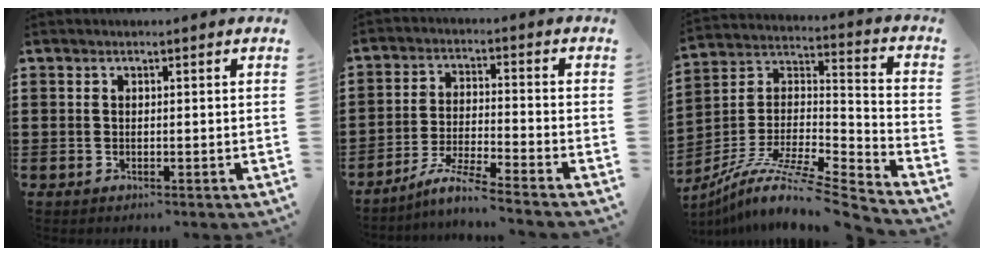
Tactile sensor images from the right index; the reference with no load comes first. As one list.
[{"total": 6.1, "force": [-5.5, -0.7, 2.6], "torque": [-0.056, -0.015, -0.108]}, {"total": 9.8, "force": [-7.9, 0.8, 5.8], "torque": [-0.110, -0.003, -0.159]}]